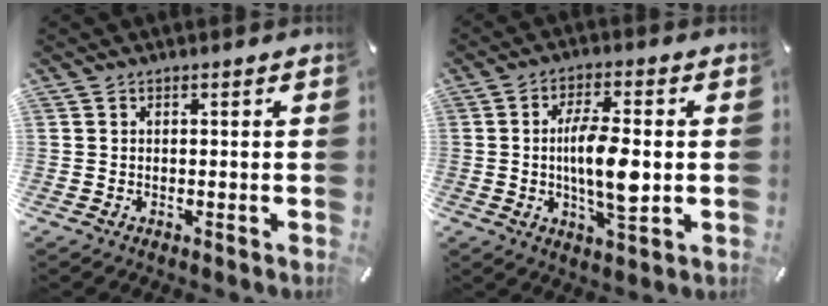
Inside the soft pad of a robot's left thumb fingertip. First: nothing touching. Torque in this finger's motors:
{"motor_torque": [0.03, 0.78, 1.36, -0.11, 0.44]}